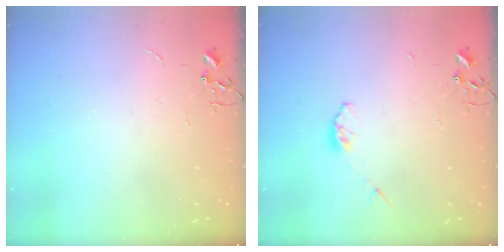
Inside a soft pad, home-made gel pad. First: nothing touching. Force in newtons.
{"total": 3.6, "press": 3.5, "slide": 0.6}